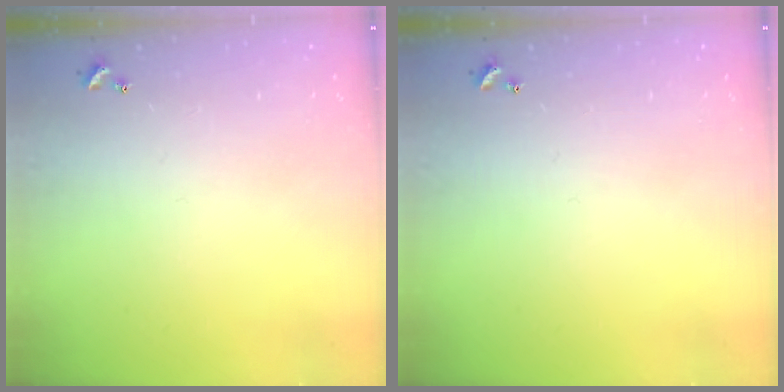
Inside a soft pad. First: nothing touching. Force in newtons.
{"total": 0.0}